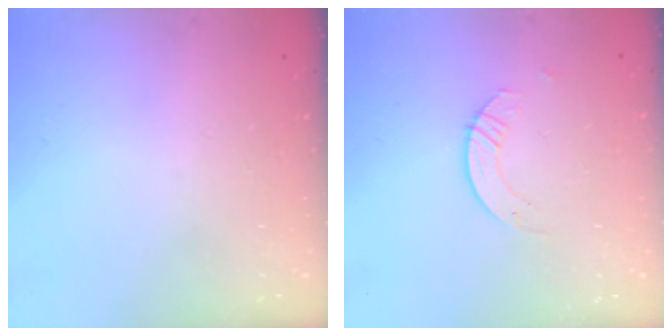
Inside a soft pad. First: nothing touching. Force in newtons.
{"total": 2.2, "press": 2.2, "slide": 0.2}